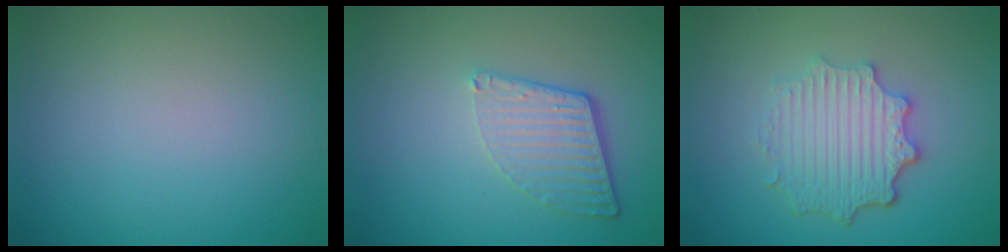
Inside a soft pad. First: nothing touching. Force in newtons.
{"total": 3.6, "press": 2.6, "slide": 2.4}
{"total": 4.6, "press": 3.6, "slide": 2.8}